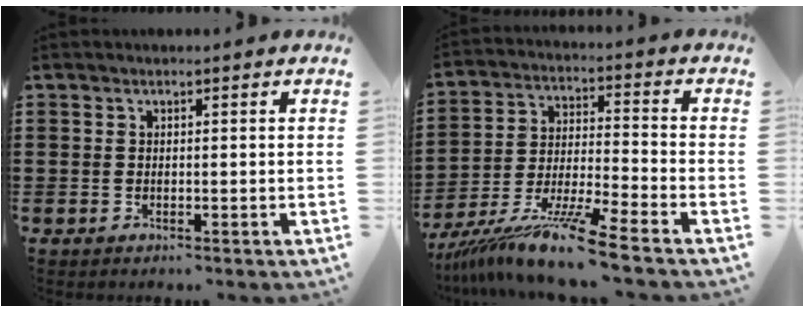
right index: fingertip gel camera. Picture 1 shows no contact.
{"total": 11.1, "force": [-9.2, -0.5, 6.3], "torque": [-0.129, -0.002, -0.180]}